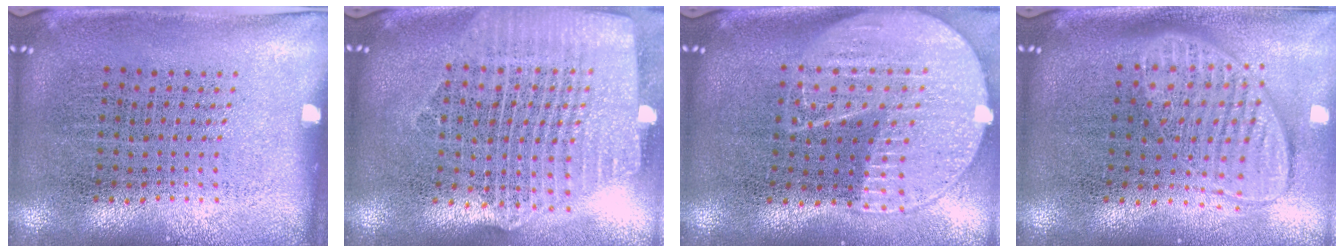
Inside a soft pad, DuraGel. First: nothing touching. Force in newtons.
{"total": 2.6, "press": 2.2, "slide": 1.3}
{"total": 2.1, "press": 1.8, "slide": 1.1}
{"total": 2.0, "press": 1.5, "slide": 1.2}